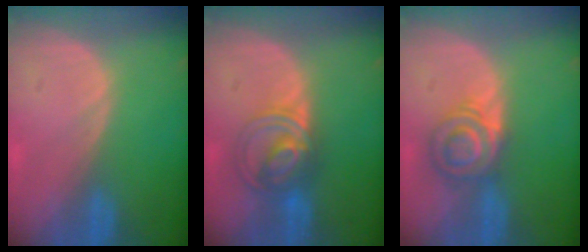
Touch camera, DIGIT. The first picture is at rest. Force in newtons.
{"total": 6.3, "press": 6.1, "slide": 1.4}
{"total": 5.8, "press": 5.7, "slide": 1.1}